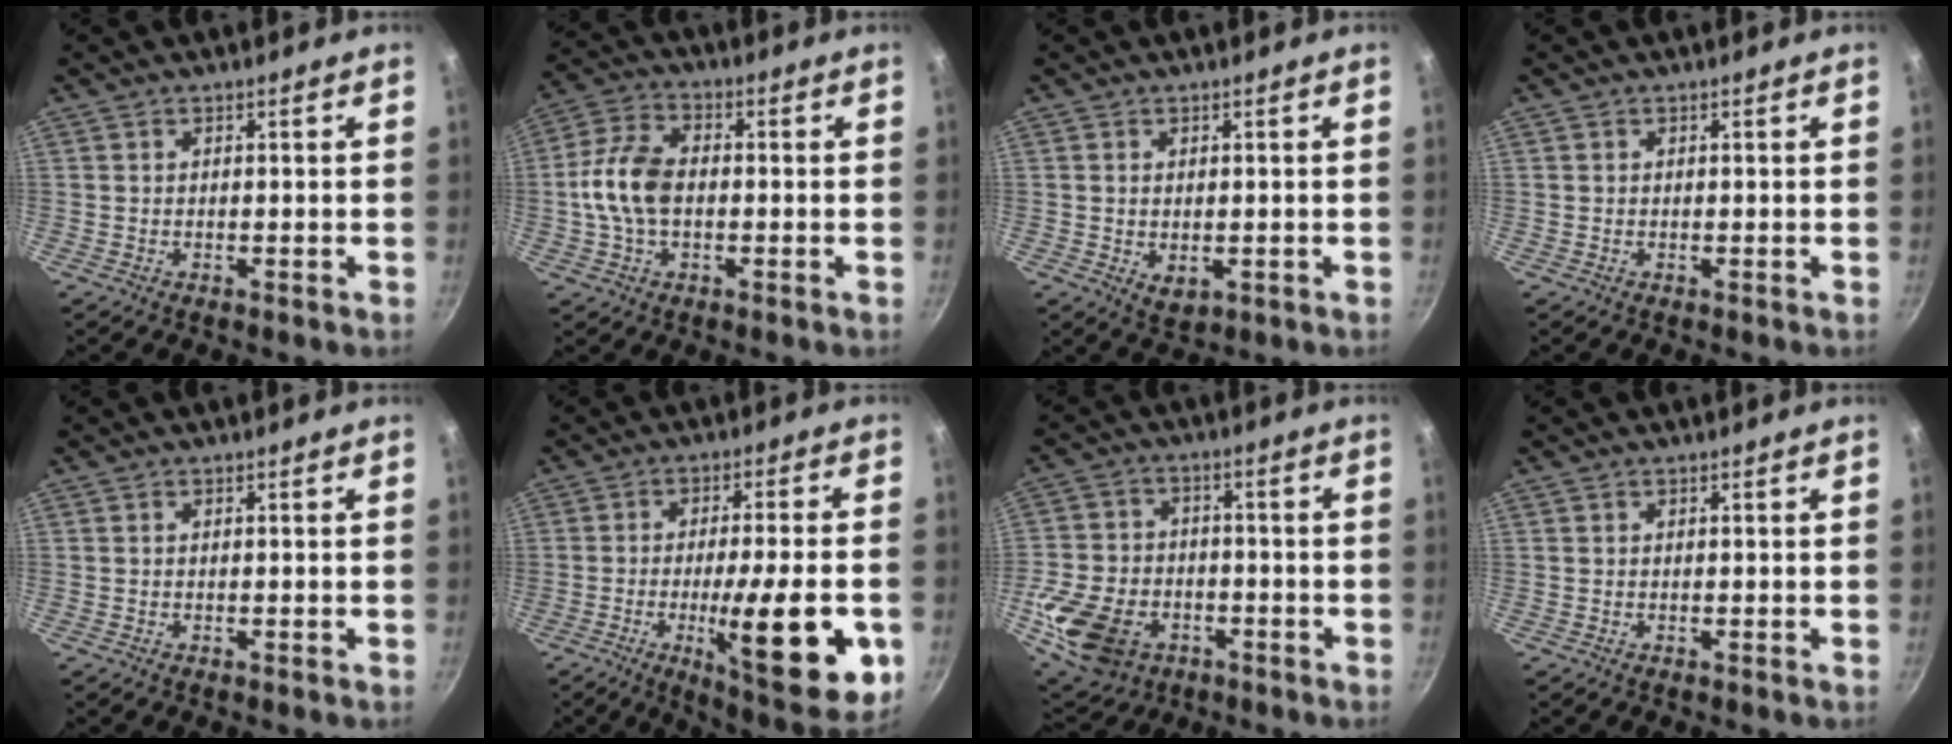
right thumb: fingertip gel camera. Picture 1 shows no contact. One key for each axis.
{"total": 10.4, "fx": -0.7, "fy": 6.5, "fz": 8.1, "tx": -0.155, "ty": 0.029, "tz": -0.024}
{"total": 3.5, "fx": -0.2, "fy": 2.3, "fz": 2.6, "tx": -0.040, "ty": -0.011, "tz": 0.001}
{"total": 0.0}
{"total": 0.0}
{"total": 19.8, "fx": -5.4, "fy": 4.2, "fz": 18.6, "tx": -0.250, "ty": 0.009, "tz": -0.074}
{"total": 17.2, "fx": -6.2, "fy": 12.3, "fz": 10.3, "tx": -0.198, "ty": 0.024, "tz": -0.102}
{"total": 0.0}